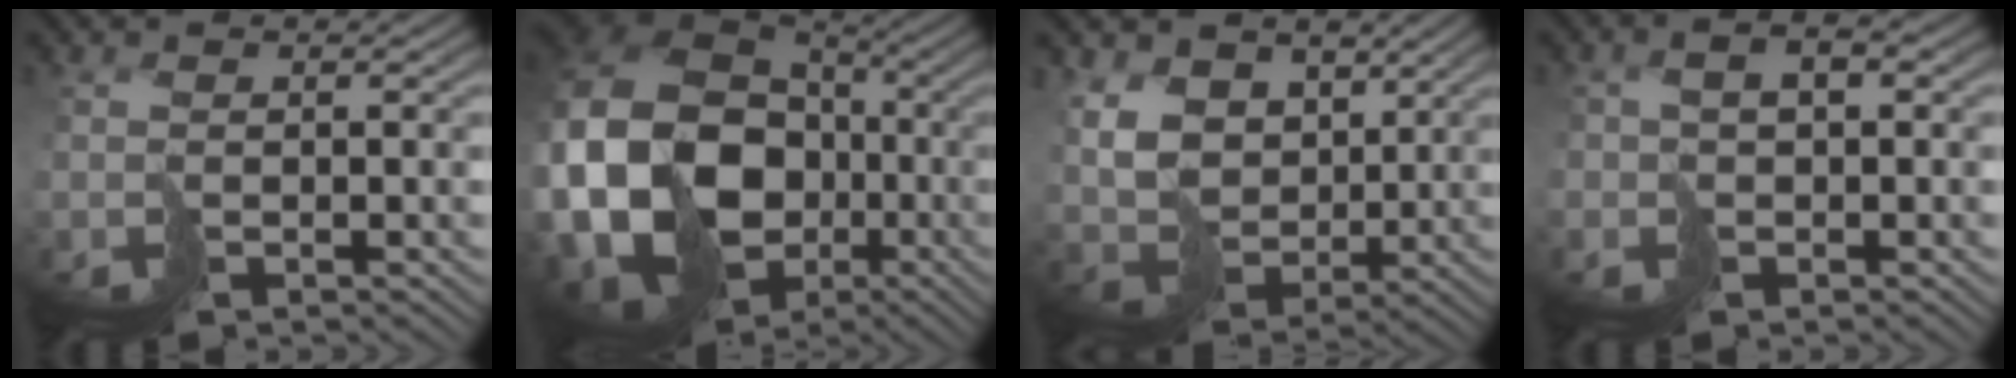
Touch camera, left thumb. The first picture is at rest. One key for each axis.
{"total": 20.7, "fx": -3.5, "fy": 16.7, "fz": 11.8, "tx": -0.289, "ty": -0.013, "tz": -0.055}
{"total": 9.1, "fx": 4.2, "fy": 6.8, "fz": 4.5, "tx": -0.136, "ty": -0.001, "tz": 0.076}
{"total": 3.5, "fx": 0.1, "fy": 2.3, "fz": 2.7, "tx": -0.059, "ty": 0.006, "tz": 0.000}